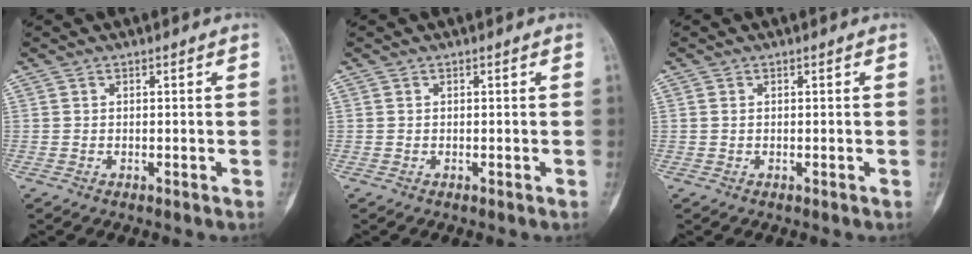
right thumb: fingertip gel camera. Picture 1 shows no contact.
{"total": 0.0}
{"total": 0.0}